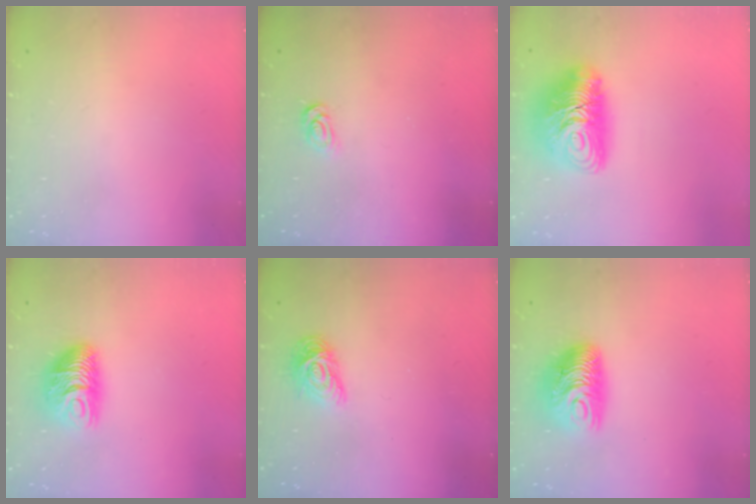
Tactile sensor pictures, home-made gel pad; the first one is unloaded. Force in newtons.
{"total": 3.2, "press": 3.1, "slide": 0.4}
{"total": 14.7, "press": 14.6, "slide": 1.1}
{"total": 9.1, "press": 9.1, "slide": 0.9}
{"total": 9.7, "press": 9.7, "slide": 0.3}
{"total": 11.1, "press": 11.1, "slide": 0.8}